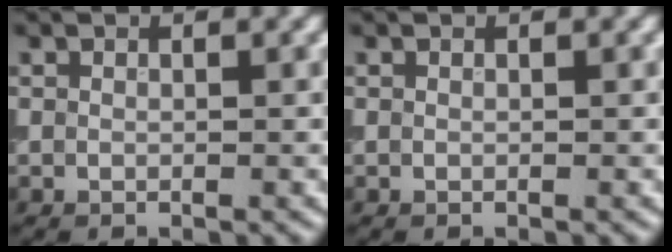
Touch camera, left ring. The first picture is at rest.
{"total": 0.0}